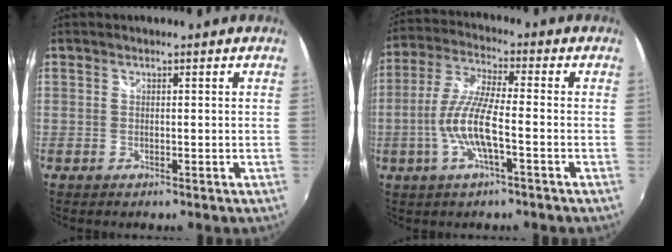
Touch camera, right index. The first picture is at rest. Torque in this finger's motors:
{"motor_torque": [0.44, -0.18, 0.80, 0.21]}